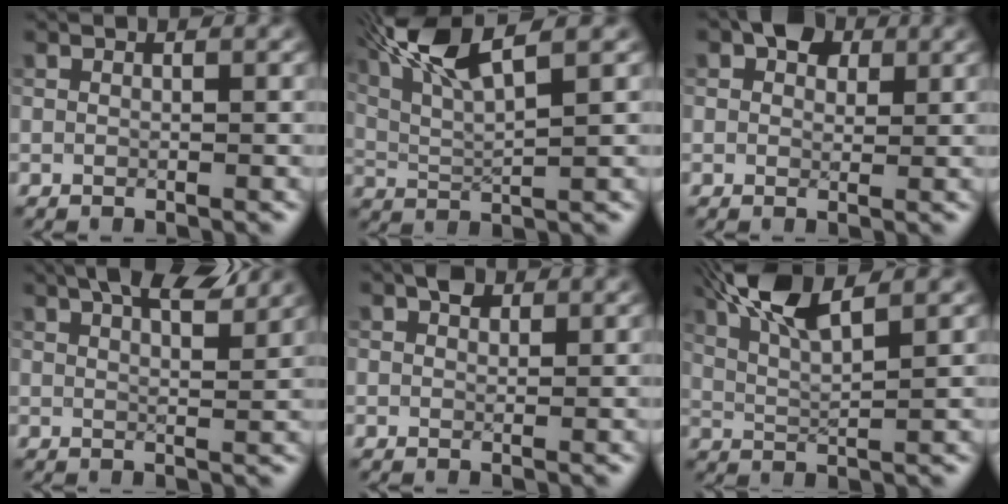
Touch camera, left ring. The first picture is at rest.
{"total": 7.7, "force": [4.8, 1.6, 5.8], "torque": [-0.113, 0.021, 0.092]}
{"total": 2.9, "force": [1.5, 1.9, 1.6], "torque": [-0.019, 0.004, 0.017]}
{"total": 6.5, "force": [4.6, 1.8, 4.2], "torque": [-0.048, 0.018, 0.046]}
{"total": 1.3, "force": [0.9, 0.7, 0.6], "torque": [-0.005, 0.004, 0.013]}
{"total": 6.0, "force": [3.9, 1.3, 4.4], "torque": [-0.089, 0.012, 0.074]}